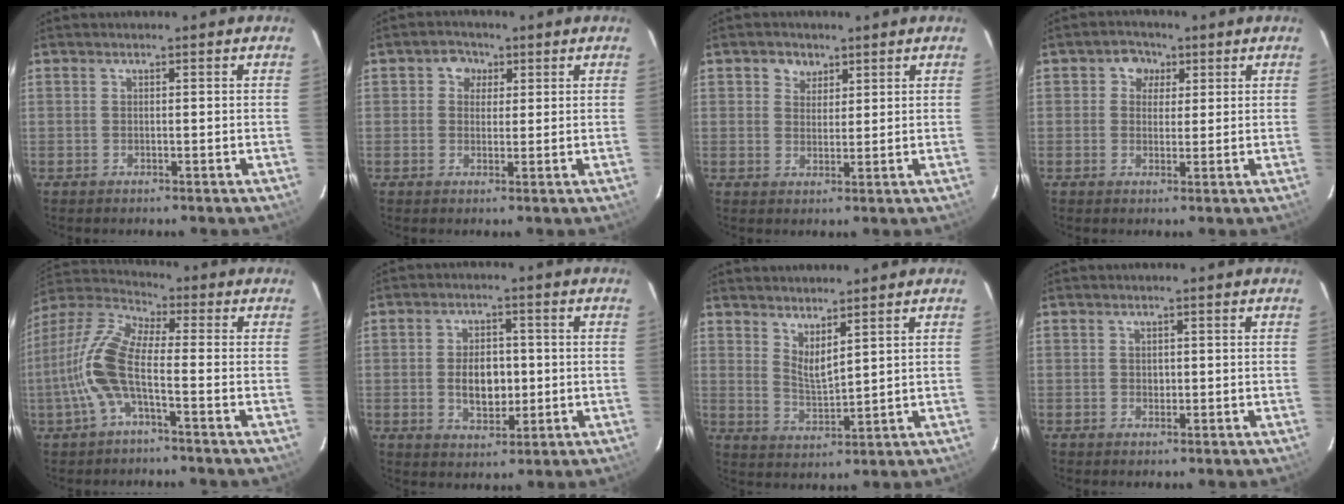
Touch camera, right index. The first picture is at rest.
{"total": 3.5, "force": [0.9, 3.2, 0.8], "torque": [-0.007, 0.013, 0.011]}
{"total": 3.4, "force": [1.8, 2.8, 0.7], "torque": [-0.002, 0.009, 0.032]}
{"total": 4.0, "force": [1.2, 3.7, 0.9], "torque": [-0.007, 0.012, 0.013]}
{"total": 11.2, "force": [-3.1, 2.9, 10.3], "torque": [-0.233, 0.008, -0.065]}
{"total": 7.5, "force": [-0.6, 4.6, 5.8], "torque": [-0.108, 0.005, -0.004]}
{"total": 4.7, "force": [3.7, 0.9, 2.9], "torque": [-0.050, -0.013, 0.066]}
{"total": 1.1, "force": [0.0, 1.0, 0.3], "torque": [-0.001, 0.002, 0.001]}